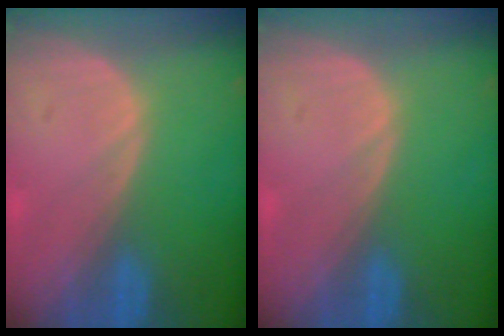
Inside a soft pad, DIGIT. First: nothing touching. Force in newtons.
{"total": 0.0}